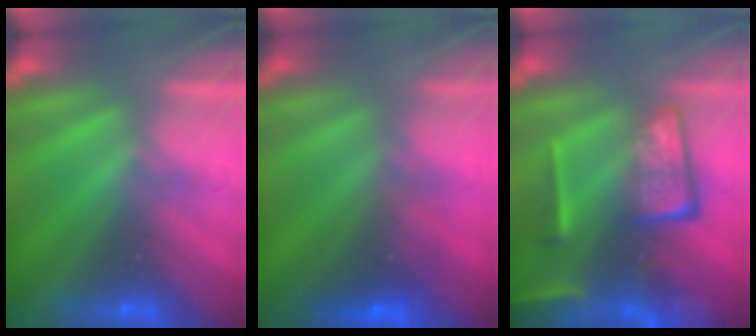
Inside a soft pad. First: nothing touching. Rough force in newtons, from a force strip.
{"total": 6.9}
{"total": 8.7}